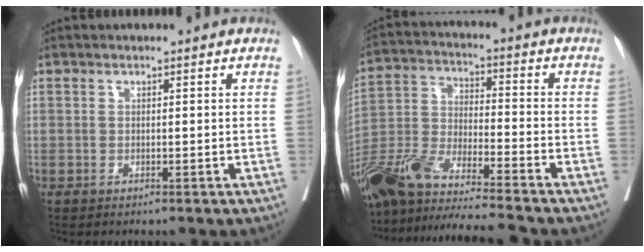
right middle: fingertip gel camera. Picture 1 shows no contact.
{"total": 18.4, "force": [-16.0, -0.5, 9.0], "torque": [-0.204, -0.022, -0.295]}